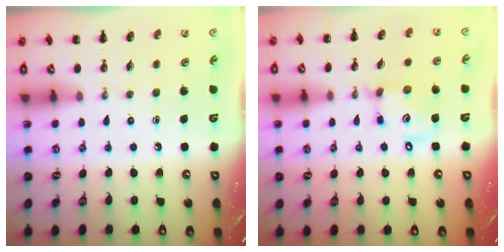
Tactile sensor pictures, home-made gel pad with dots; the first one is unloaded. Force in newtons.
{"total": 11.4, "press": 11.2, "slide": 2.2}